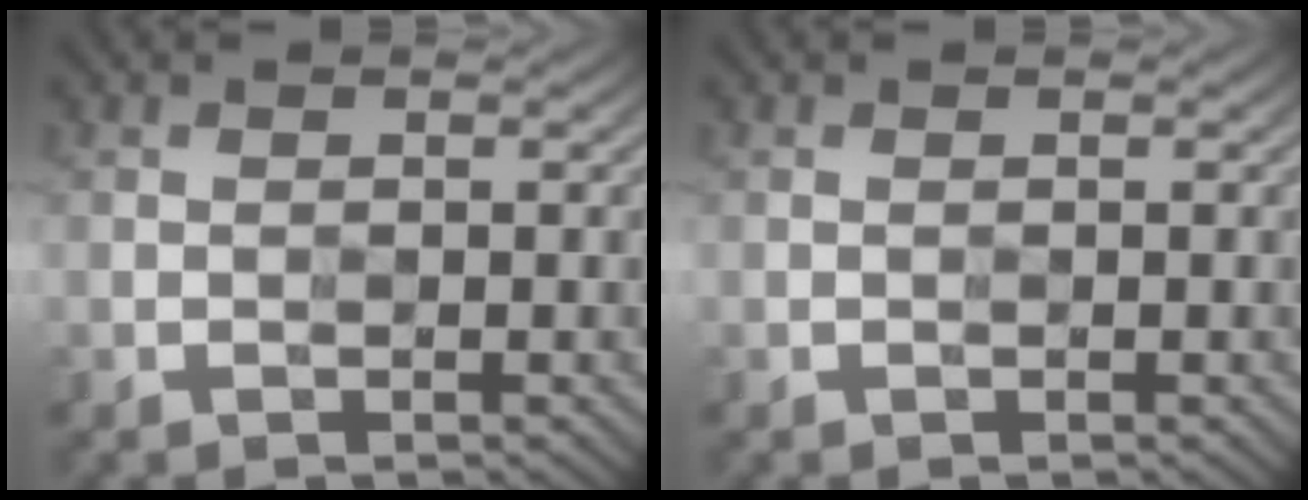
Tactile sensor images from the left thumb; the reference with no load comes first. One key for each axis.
{"total": 0.0}